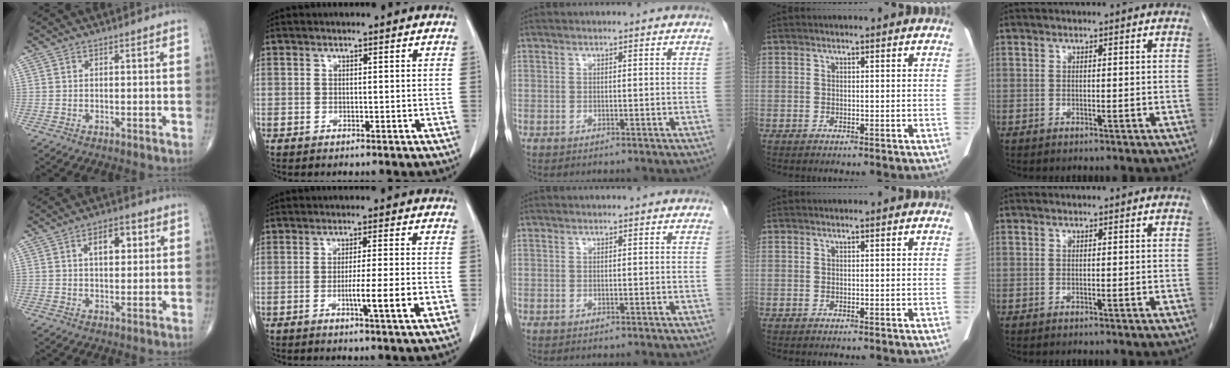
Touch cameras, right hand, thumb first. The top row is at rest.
{"thumb": {"total": 6.8, "force": [2.1, 3.7, 5.3], "torque": [-0.058, 0.002, 0.030]}, "index": {"total": 7.5, "force": [-2.2, -0.3, 7.2], "torque": [-0.110, -0.011, -0.036]}}